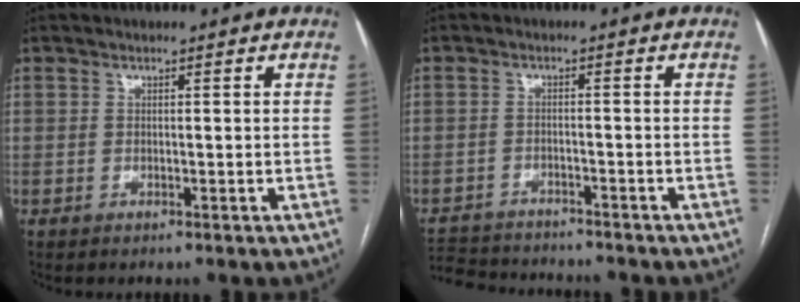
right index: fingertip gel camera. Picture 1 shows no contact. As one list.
[{"total": 9.9, "force": [-9.3, 2.2, 2.4], "torque": [-0.052, 0.003, -0.142]}]